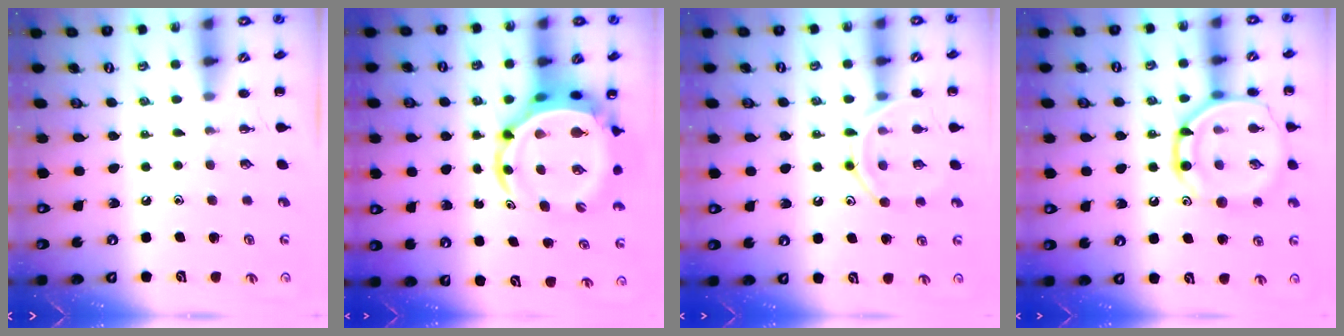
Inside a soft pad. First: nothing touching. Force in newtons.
{"total": 8.3, "press": 8.0, "slide": 2.3}
{"total": 11.6, "press": 11.5, "slide": 1.1}
{"total": 15.9, "press": 15.8, "slide": 1.3}